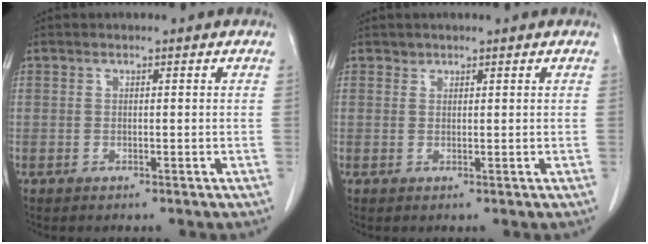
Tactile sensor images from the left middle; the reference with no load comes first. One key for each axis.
{"total": 0.7, "fx": 0.6, "fy": 0.2, "fz": -0.1, "tx": 0.002, "ty": -0.004, "tz": 0.009}